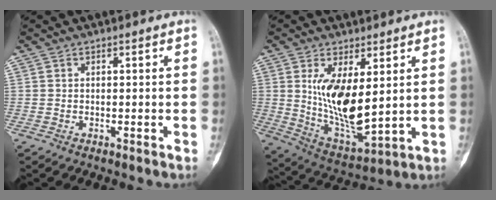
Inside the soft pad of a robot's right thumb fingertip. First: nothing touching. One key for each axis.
{"total": 13.8, "fx": 2.9, "fy": 5.7, "fz": 12.3, "tx": -0.212, "ty": -0.032, "tz": 0.074}